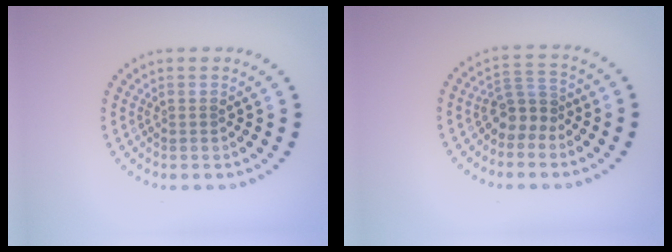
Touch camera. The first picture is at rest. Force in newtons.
{"total": 2.7, "press": 2.3, "slide": 1.5}